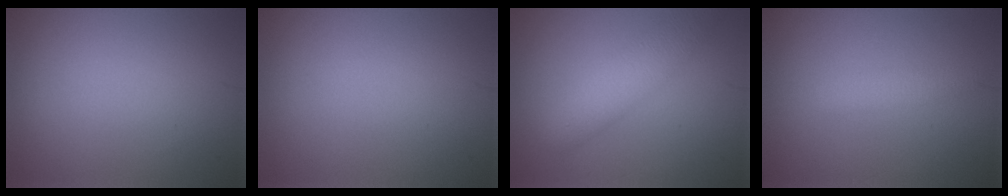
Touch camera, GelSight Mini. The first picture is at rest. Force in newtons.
{"total": 0.0}
{"total": 3.6, "press": 3.6, "slide": 0.1}
{"total": 1.6, "press": 1.6, "slide": 0.1}